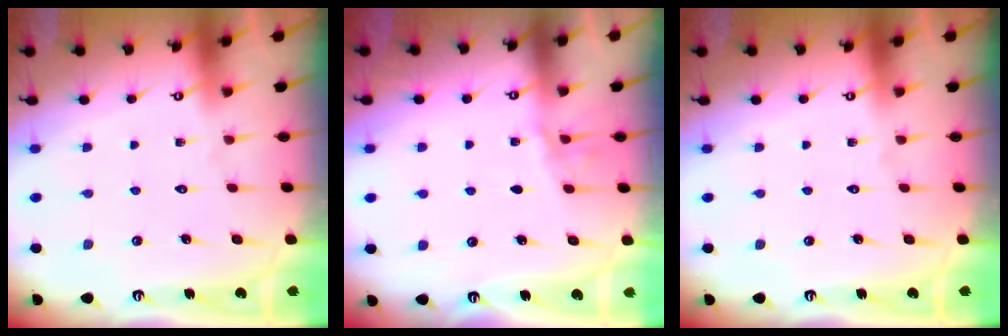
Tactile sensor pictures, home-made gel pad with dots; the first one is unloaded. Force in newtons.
{"total": 2.6, "press": 2.6, "slide": 0.4}
{"total": 0.0}